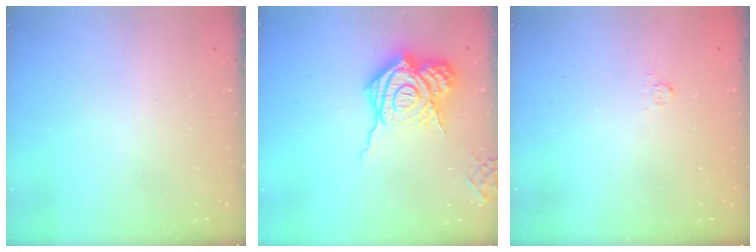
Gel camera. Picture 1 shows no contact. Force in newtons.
{"total": 21.5, "press": 21.4, "slide": 2.2}
{"total": 2.2, "press": 2.0, "slide": 0.9}